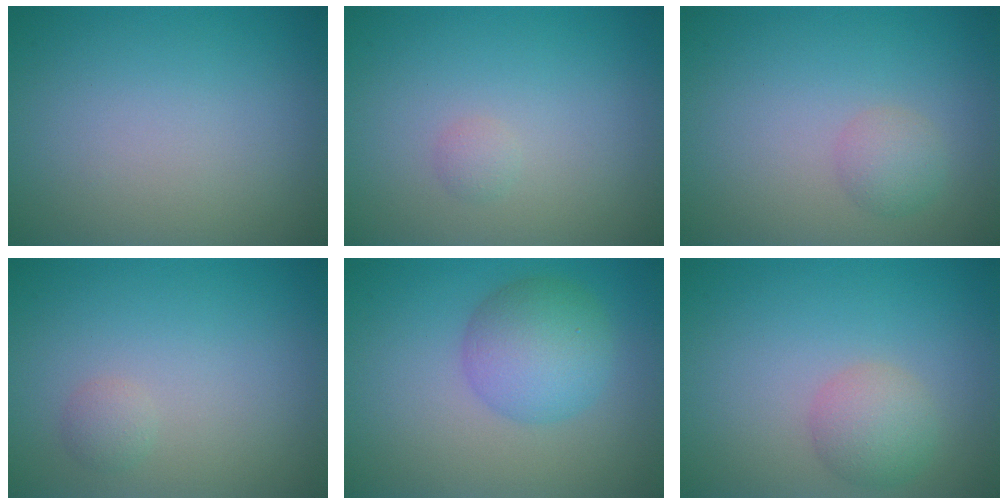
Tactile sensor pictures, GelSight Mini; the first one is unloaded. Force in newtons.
{"total": 0.7, "press": 0.7, "slide": 0.0}
{"total": 1.7, "press": 1.7, "slide": 0.1}
{"total": 1.0, "press": 1.0, "slide": 0.1}
{"total": 4.9, "press": 4.9, "slide": 0.1}
{"total": 2.7, "press": 2.7, "slide": 0.2}